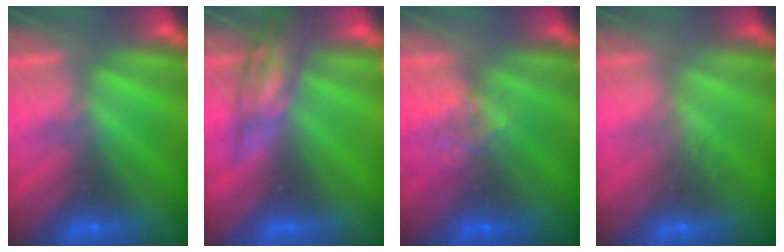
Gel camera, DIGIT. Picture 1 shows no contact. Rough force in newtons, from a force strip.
{"total": 2.5}
{"total": 4.7}
{"total": 1.2}